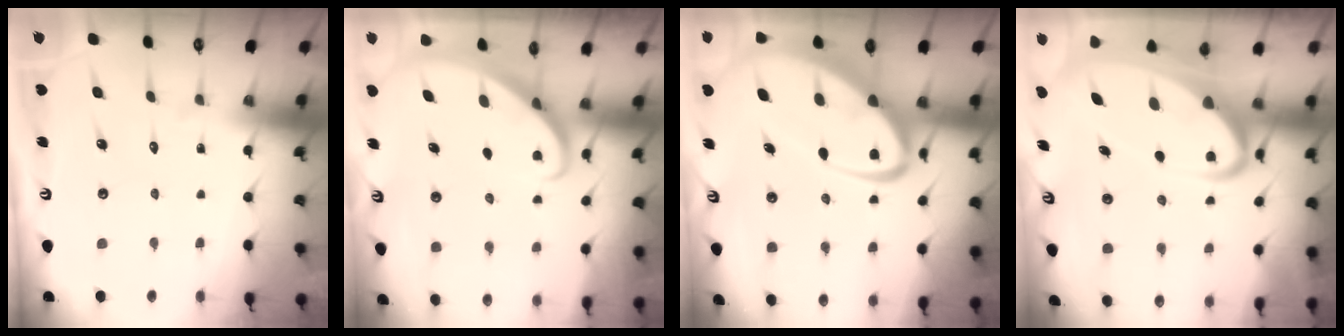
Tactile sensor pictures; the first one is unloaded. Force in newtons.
{"total": 2.7, "press": 2.7, "slide": 0.2}
{"total": 12.5, "press": 12.4, "slide": 1.3}
{"total": 9.2, "press": 9.2, "slide": 1.0}